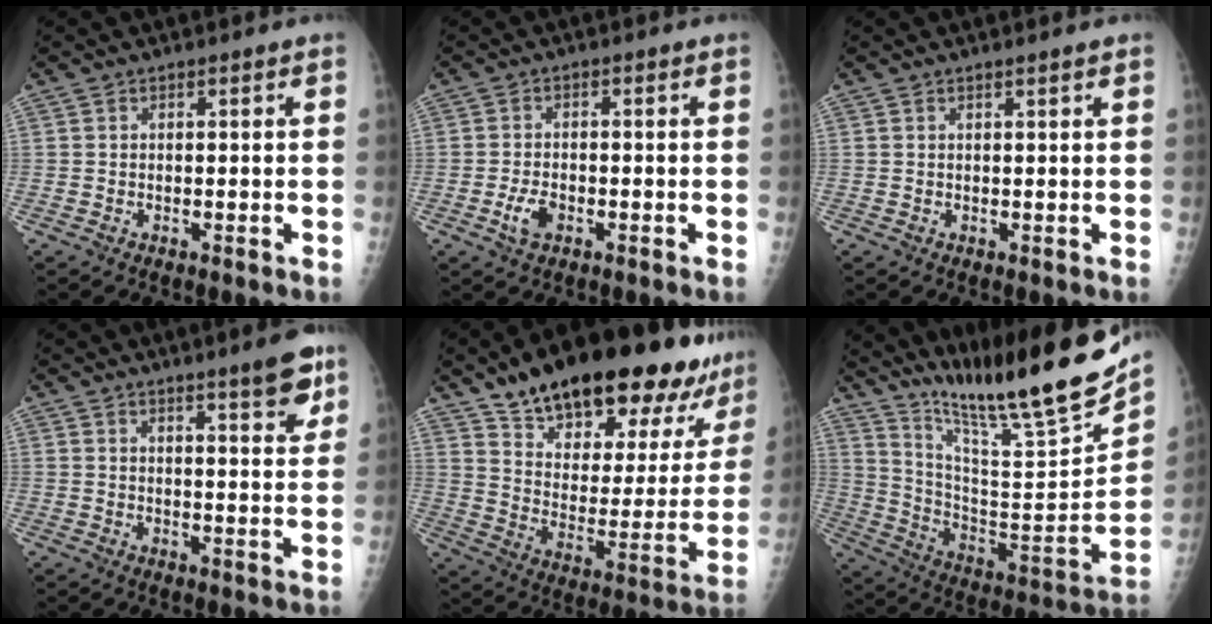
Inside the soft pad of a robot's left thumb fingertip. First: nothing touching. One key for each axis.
{"total": 3.6, "fx": -1.5, "fy": 2.1, "fz": 2.5, "tx": -0.048, "ty": 0.006, "tz": -0.026}
{"total": 0.9, "fx": 0.7, "fy": -0.1, "fz": 0.6, "tx": -0.010, "ty": -0.002, "tz": 0.013}
{"total": 7.4, "fx": 4.9, "fy": 1.1, "fz": 5.4, "tx": -0.063, "ty": -0.029, "tz": 0.066}
{"total": 30.8, "fx": 22.6, "fy": 11.8, "fz": 17.3, "tx": -0.220, "ty": -0.074, "tz": 0.331}
{"total": 25.4, "fx": 20.9, "fy": 0.9, "fz": 14.4, "tx": -0.217, "ty": -0.137, "tz": 0.346}